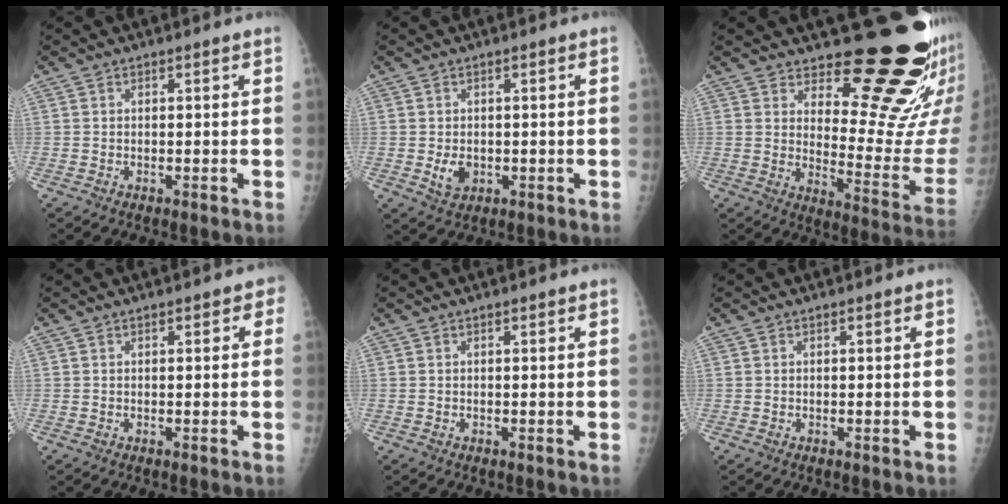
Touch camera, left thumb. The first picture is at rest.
{"total": 3.3, "force": [-0.5, 2.4, 2.2], "torque": [-0.030, -0.003, -0.001]}
{"total": 18.1, "force": [14.0, 5.9, 10.0], "torque": [-0.079, -0.141, 0.186]}
{"total": 1.8, "force": [0.7, 1.0, 1.3], "torque": [-0.002, 0.002, 0.005]}
{"total": 0.0}
{"total": 0.0}